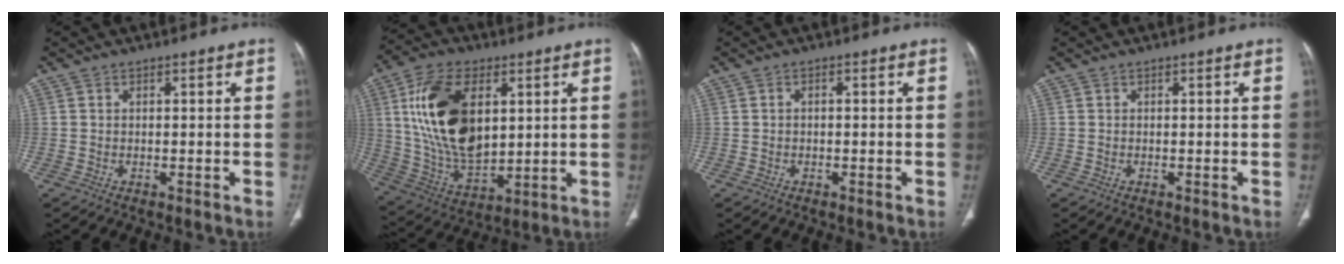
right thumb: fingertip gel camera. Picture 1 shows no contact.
{"total": 21.2, "force": [5.2, 12.0, 16.7], "torque": [-0.299, -0.018, 0.104]}
{"total": 0.5, "force": [-0.1, 0.3, 0.4], "torque": [-0.009, 0.001, -0.004]}
{"total": 0.0}